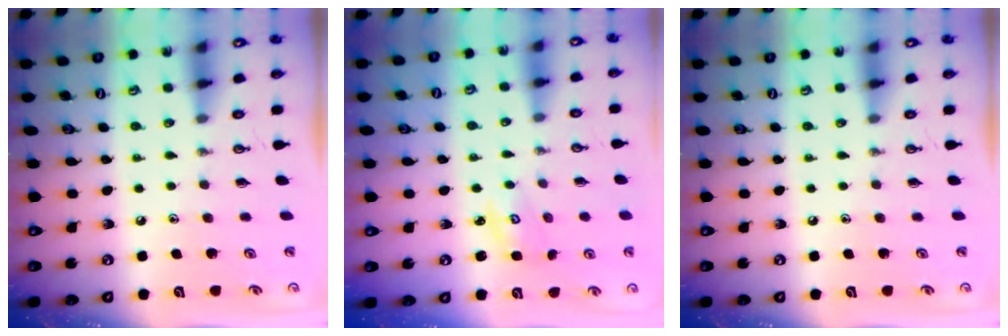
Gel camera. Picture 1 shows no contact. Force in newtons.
{"total": 3.0, "press": 3.0, "slide": 0.4}
{"total": 0.0}